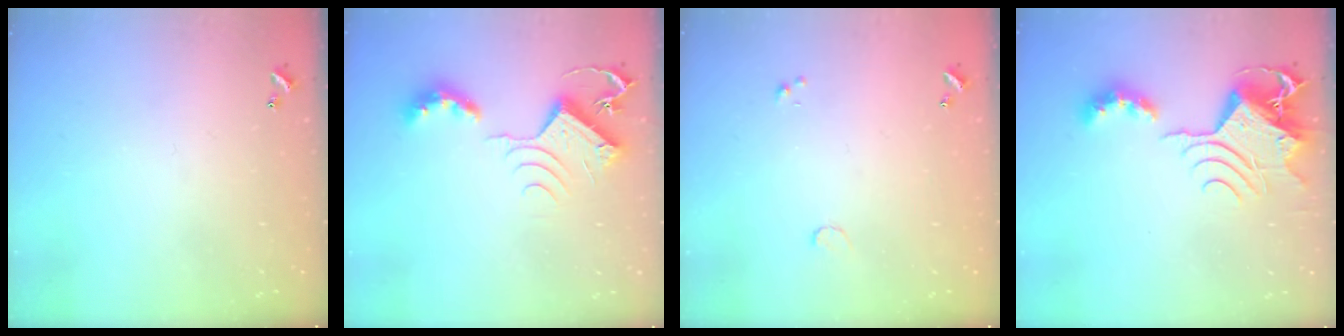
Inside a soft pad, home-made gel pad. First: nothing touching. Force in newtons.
{"total": 9.6, "press": 9.6, "slide": 0.5}
{"total": 0.9, "press": 0.8, "slide": 0.2}
{"total": 9.6, "press": 9.6, "slide": 1.2}